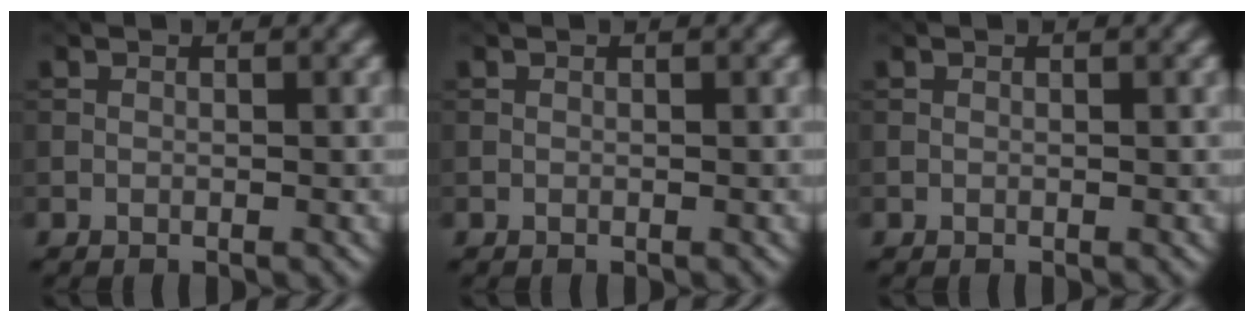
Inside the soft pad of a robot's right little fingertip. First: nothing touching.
{"total": 0.0}
{"total": 0.0}